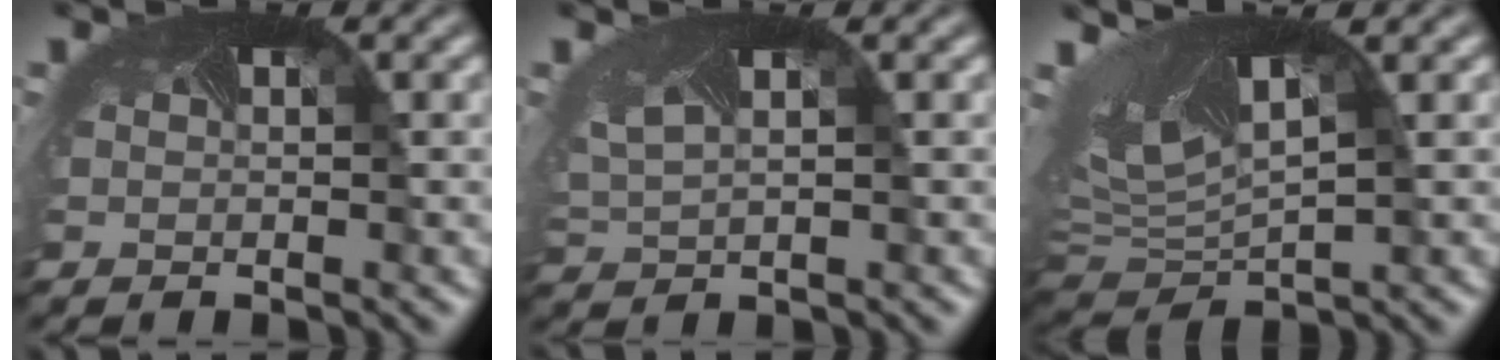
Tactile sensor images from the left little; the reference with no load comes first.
{"total": 2.3, "force": [1.3, 1.0, 1.5], "torque": [-0.052, 0.000, 0.040]}
{"total": 8.9, "force": [2.0, 4.5, 7.4], "torque": [-0.159, -0.011, 0.047]}